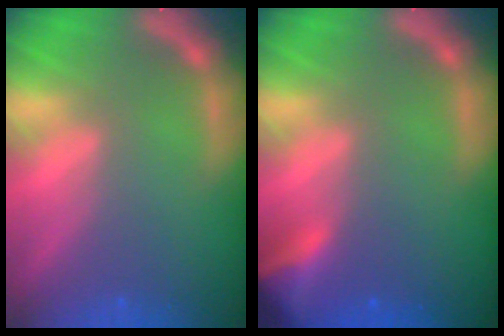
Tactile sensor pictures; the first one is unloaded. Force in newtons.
{"total": 4.4}